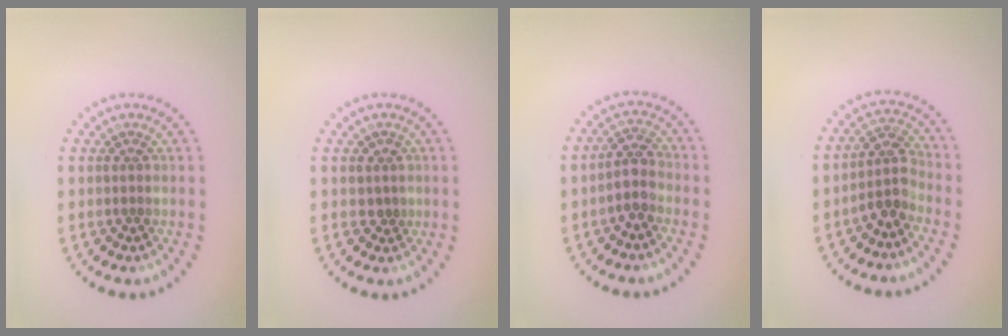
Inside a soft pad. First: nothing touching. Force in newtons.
{"total": 1.2, "press": 1.1, "slide": 0.6}
{"total": 2.4, "press": 2.0, "slide": 1.3}
{"total": 2.7, "press": 2.1, "slide": 1.6}